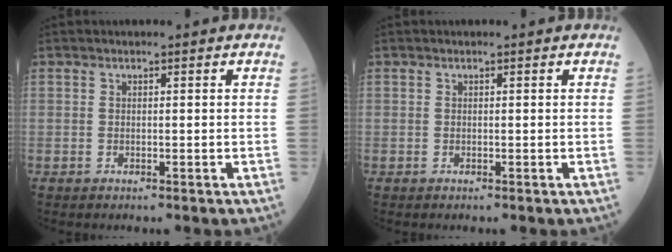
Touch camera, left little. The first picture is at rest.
{"total": 0.0}